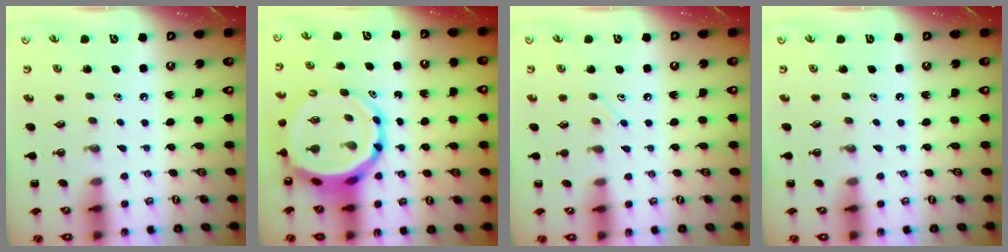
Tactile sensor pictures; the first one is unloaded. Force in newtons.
{"total": 10.5, "press": 10.0, "slide": 3.2}
{"total": 4.4, "press": 4.2, "slide": 1.5}
{"total": 0.0}